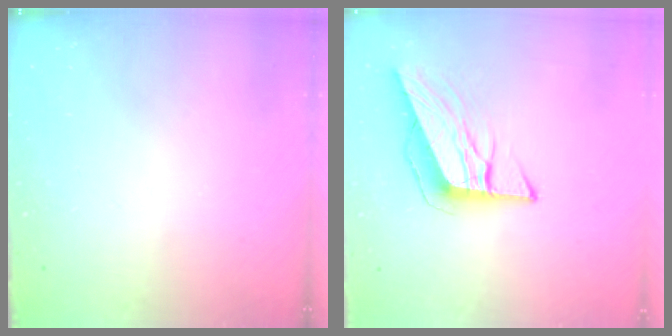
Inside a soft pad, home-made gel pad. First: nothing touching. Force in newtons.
{"total": 9.3, "press": 9.2, "slide": 1.6}